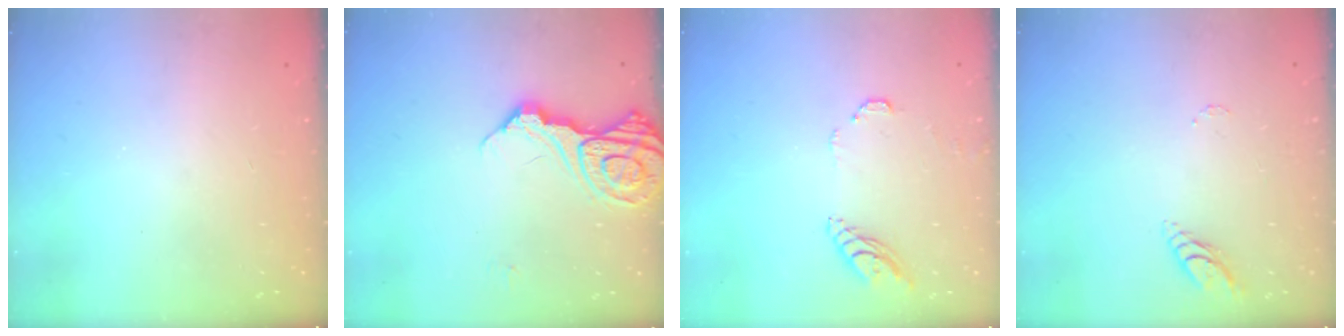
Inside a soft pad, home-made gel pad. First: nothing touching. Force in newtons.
{"total": 15.7, "press": 15.6, "slide": 1.8}
{"total": 8.9, "press": 8.9, "slide": 0.9}
{"total": 6.5, "press": 6.5, "slide": 0.6}